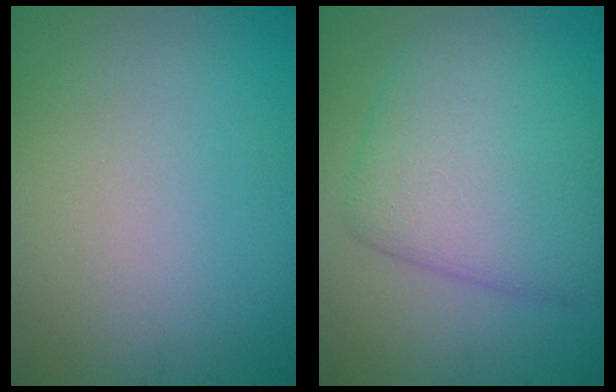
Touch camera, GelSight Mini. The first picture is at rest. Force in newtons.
{"total": 7.1, "press": 7.1, "slide": 0.2}